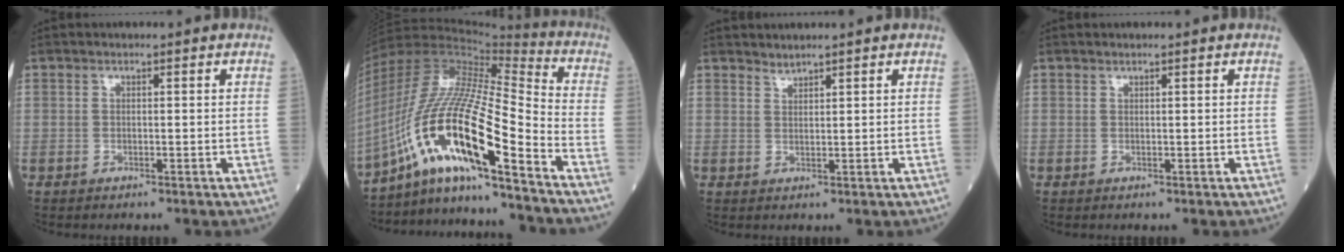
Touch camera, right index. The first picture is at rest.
{"total": 18.9, "force": [-10.8, 1.5, 15.4], "torque": [-0.323, -0.004, -0.196]}
{"total": 1.3, "force": [1.3, -0.2, -0.1], "torque": [-0.003, -0.001, 0.028]}
{"total": 0.0}